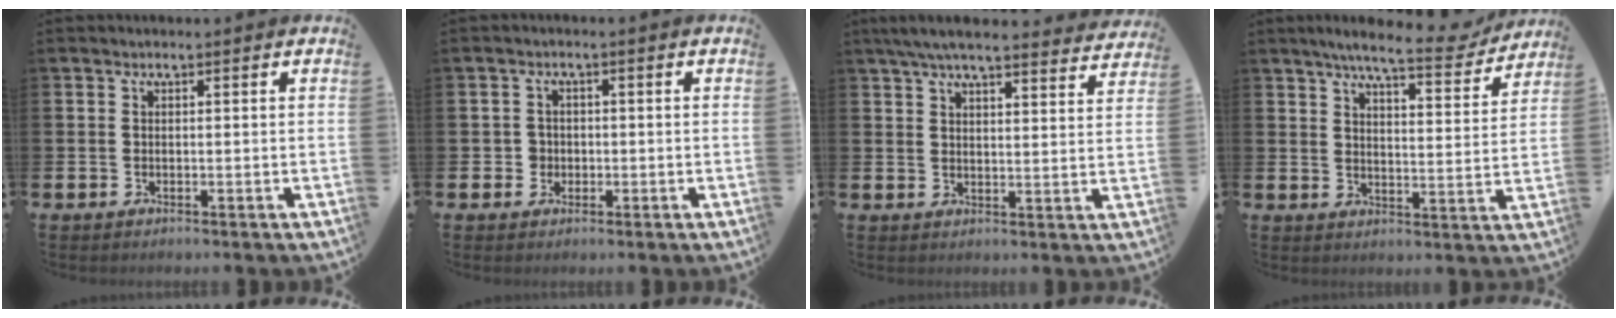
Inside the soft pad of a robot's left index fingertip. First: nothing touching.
{"total": 2.0, "force": [-0.4, 2.0, 0.3], "torque": [-0.001, 0.002, -0.014]}
{"total": 6.2, "force": [5.7, 0.8, 2.2], "torque": [-0.056, -0.023, 0.102]}
{"total": 7.8, "force": [6.9, 1.1, 3.4], "torque": [-0.061, -0.037, 0.116]}